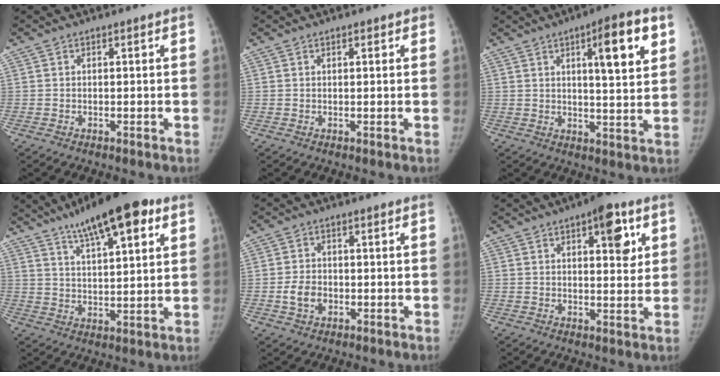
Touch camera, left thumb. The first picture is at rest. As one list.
[{"total": 0.9, "force": [0.5, 0.4, 0.6], "torque": [-0.002, 0.001, 0.006]}, {"total": 11.7, "force": [5.0, 2.5, 10.3], "torque": [-0.131, -0.019, 0.068]}, {"total": 15.9, "force": [9.2, 4.6, 12.1], "torque": [-0.166, -0.021, 0.145]}, {"total": 4.2, "force": [-1.2, 3.2, 2.4], "torque": [-0.036, 0.008, -0.020]}, {"total": 8.4, "force": [3.7, 3.4, 6.7], "torque": [-0.061, -0.012, 0.046]}]